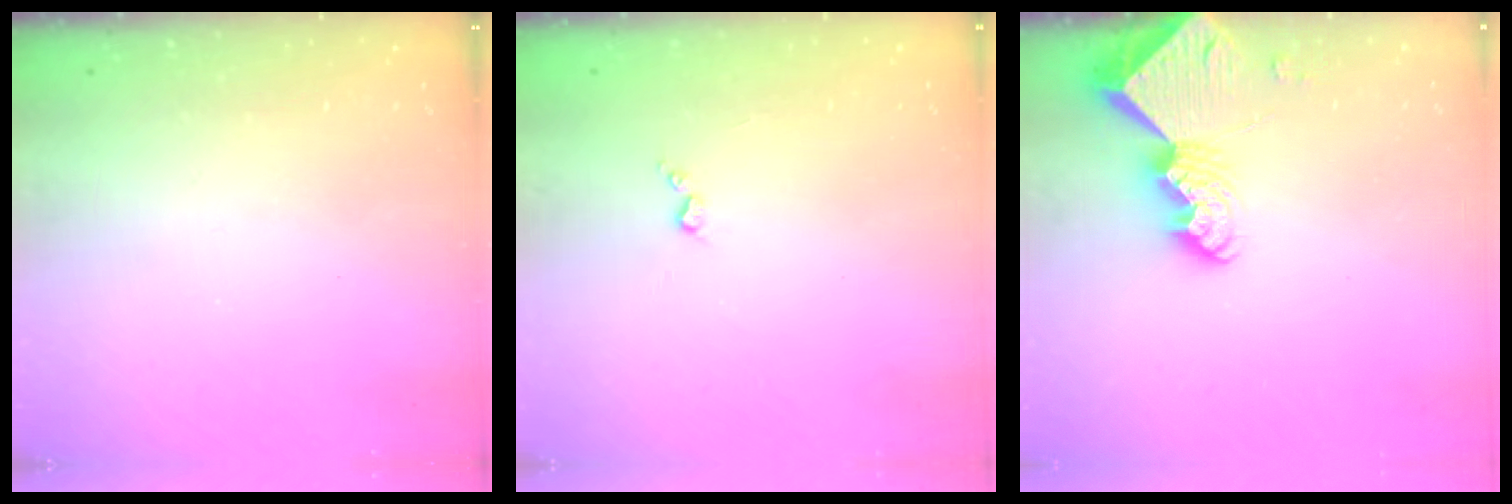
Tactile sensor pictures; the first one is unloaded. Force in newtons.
{"total": 2.7, "press": 2.6, "slide": 0.4}
{"total": 9.6, "press": 9.5, "slide": 0.9}